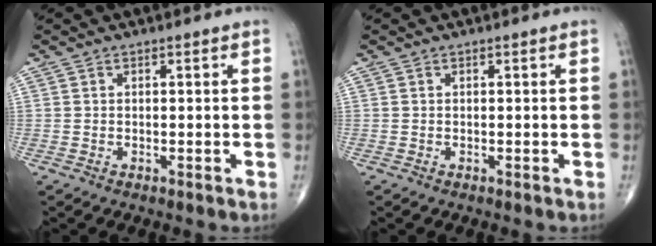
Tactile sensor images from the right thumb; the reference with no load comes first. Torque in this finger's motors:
{"motor_torque": [0.00, 0.00, 0.00, 0.00, 0.00]}